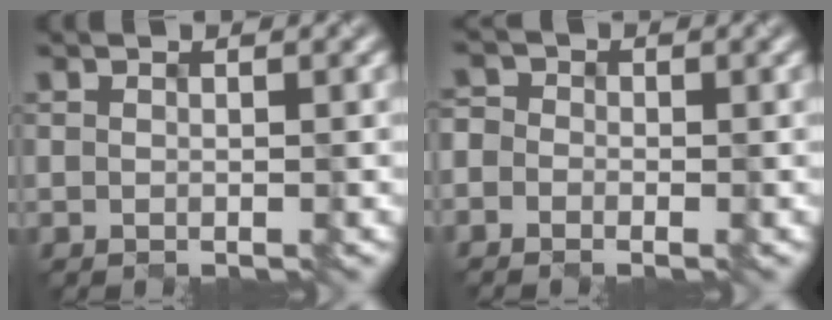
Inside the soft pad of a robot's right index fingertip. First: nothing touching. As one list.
[{"total": 1.6, "force": [-1.4, 0.6, -0.5], "torque": [0.018, -0.005, -0.016]}]